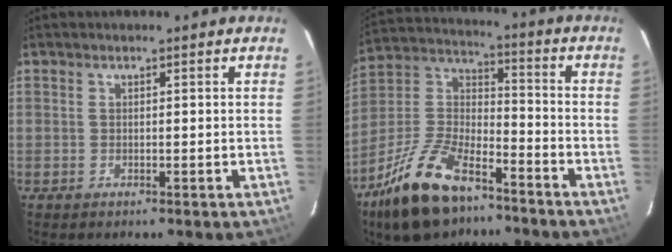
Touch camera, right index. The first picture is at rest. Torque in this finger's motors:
{"motor_torque": [0.53, -0.59, 0.66, 0.17]}